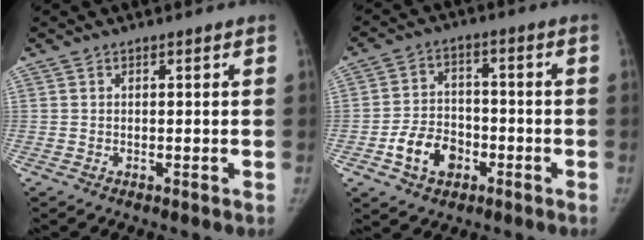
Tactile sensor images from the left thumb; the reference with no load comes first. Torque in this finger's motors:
{"motor_torque": [0.76, 0.94, 0.28, -0.36, 0.22]}